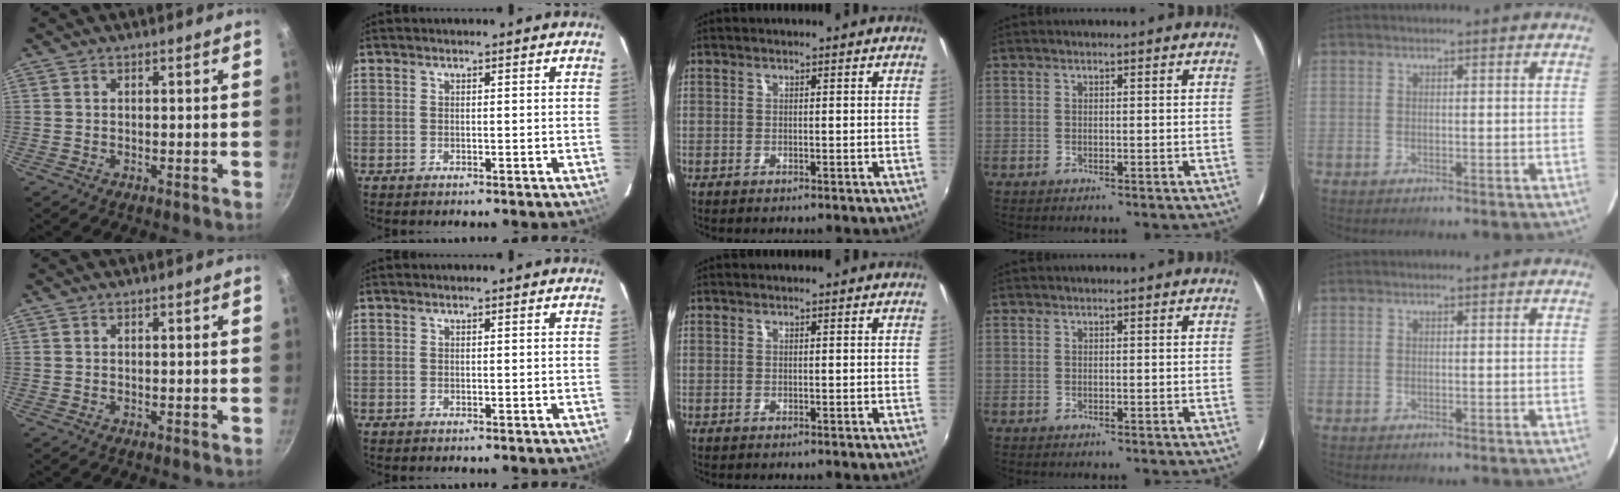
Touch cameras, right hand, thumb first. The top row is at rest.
{}